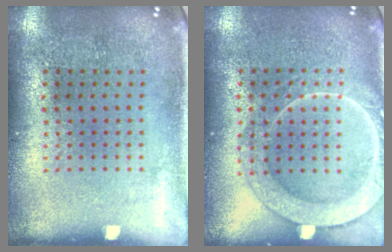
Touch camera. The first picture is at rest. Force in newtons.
{"total": 3.4, "press": 3.3, "slide": 0.5}